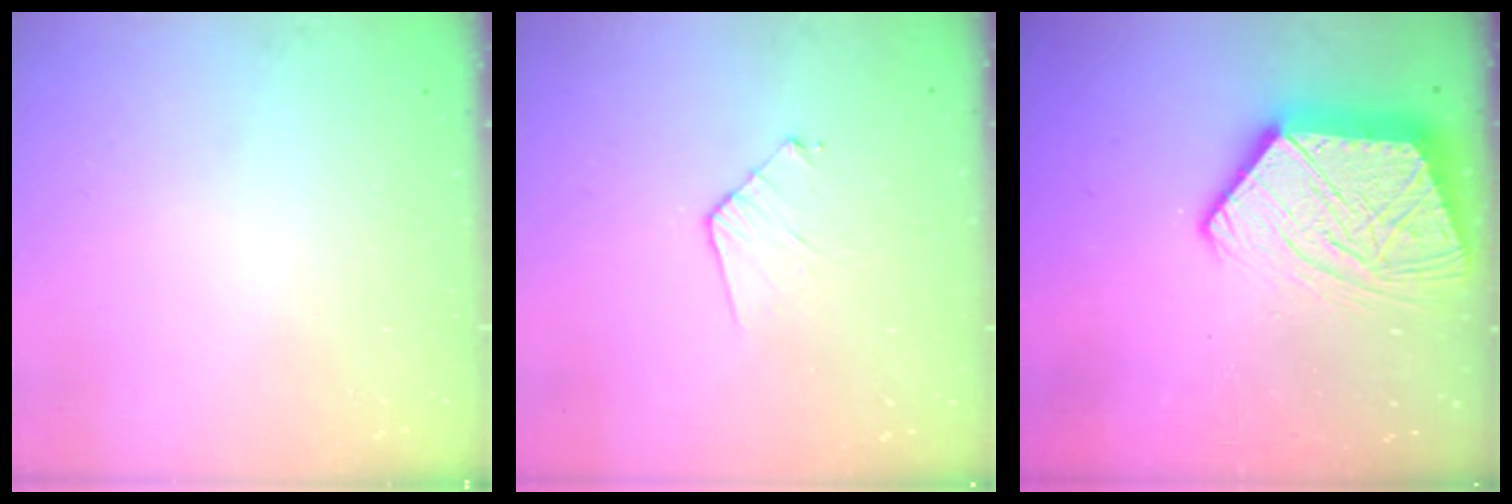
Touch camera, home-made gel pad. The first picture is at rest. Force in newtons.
{"total": 5.9, "press": 5.9, "slide": 0.5}
{"total": 18.2, "press": 18.1, "slide": 1.6}